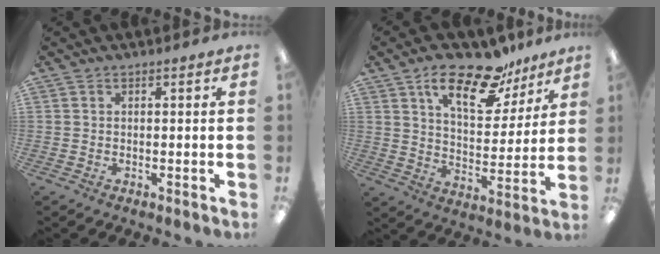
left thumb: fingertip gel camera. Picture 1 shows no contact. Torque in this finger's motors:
{"motor_torque": [0.17, 0.24, 1.31, -1.46, 0.17]}